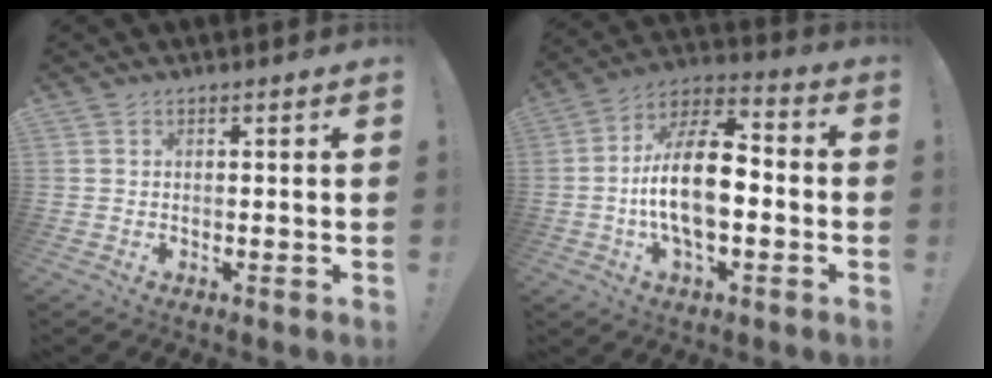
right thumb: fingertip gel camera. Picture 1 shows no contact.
{"total": 16.7, "force": [-3.0, 8.0, 14.4], "torque": [-0.263, 0.012, -0.054]}